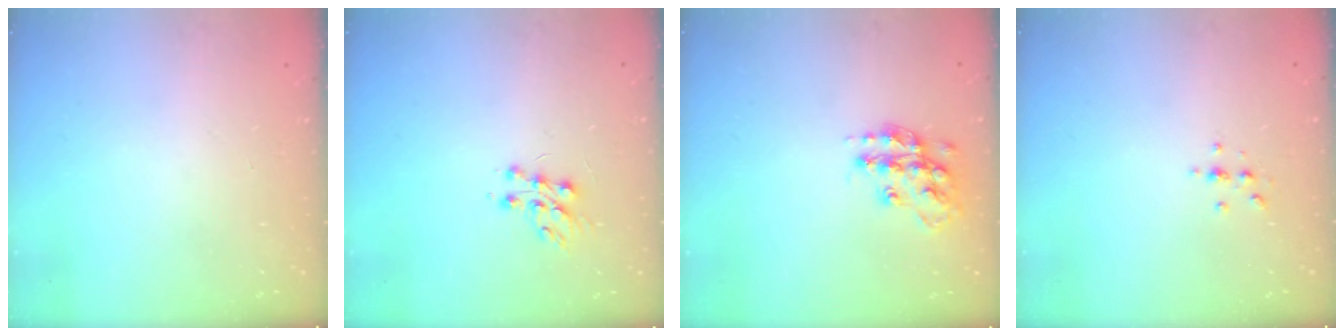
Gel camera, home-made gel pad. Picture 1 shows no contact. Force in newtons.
{"total": 7.9, "press": 7.8, "slide": 0.6}
{"total": 15.0, "press": 15.0, "slide": 1.0}
{"total": 2.4, "press": 2.4, "slide": 0.3}